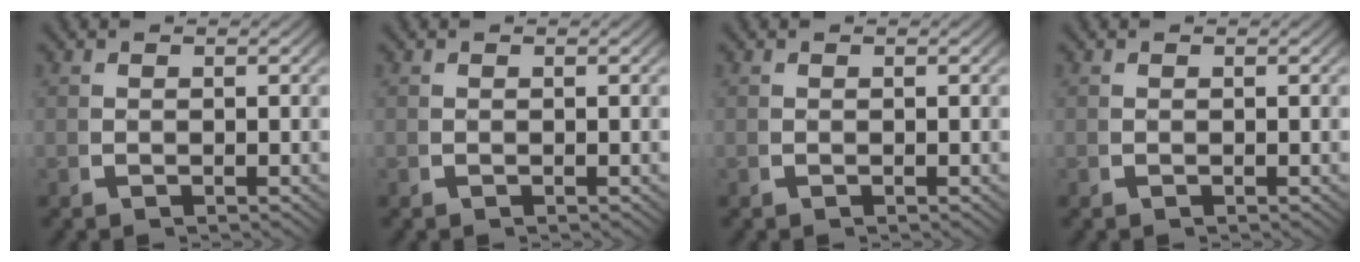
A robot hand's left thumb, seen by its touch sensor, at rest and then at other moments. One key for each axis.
{"total": 0.0}
{"total": 0.0}
{"total": 0.0}